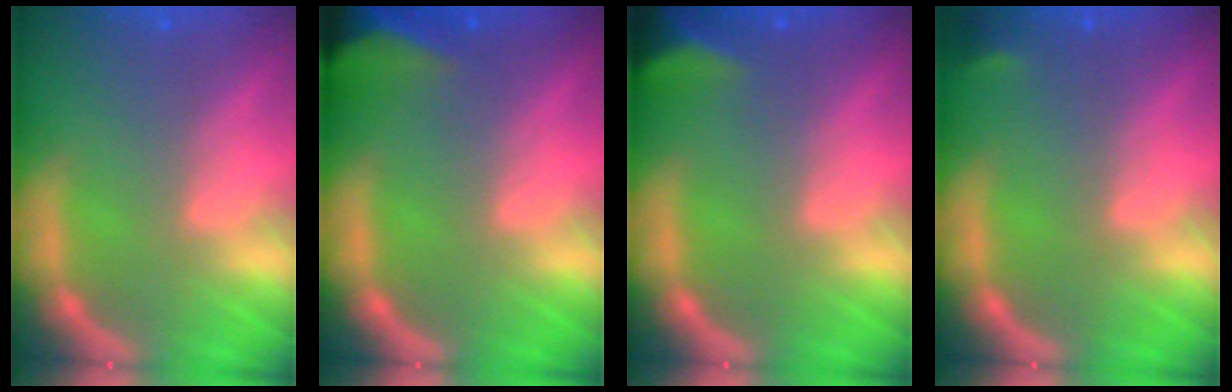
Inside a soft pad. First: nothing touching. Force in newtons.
{"total": 8.9}
{"total": 4.5}
{"total": 0.9}